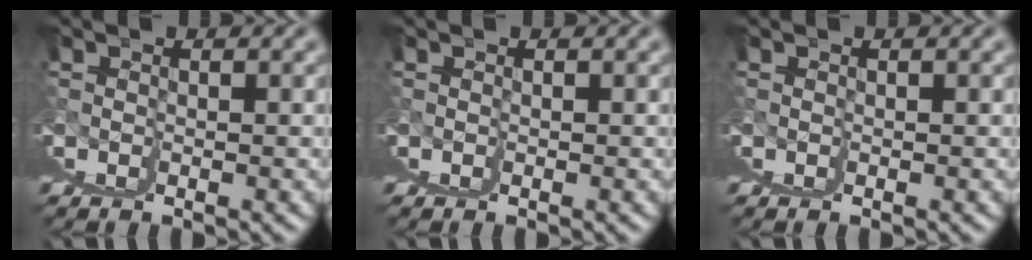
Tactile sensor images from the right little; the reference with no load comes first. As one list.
[{"total": 0.0}, {"total": 0.0}]